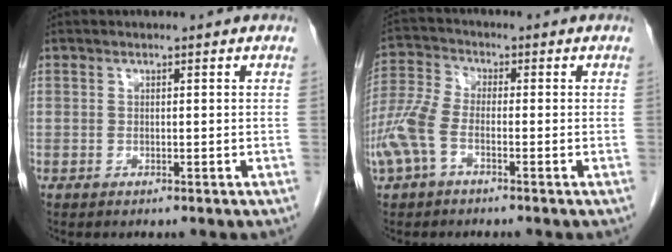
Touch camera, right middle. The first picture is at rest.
{"total": 6.4, "force": [-2.6, 3.1, 5.1], "torque": [-0.143, 0.004, -0.060]}